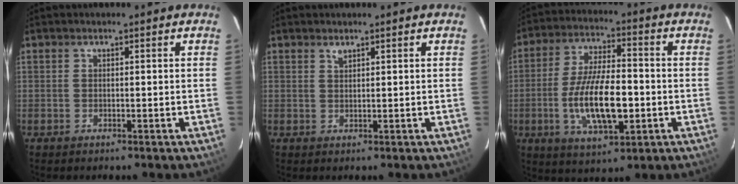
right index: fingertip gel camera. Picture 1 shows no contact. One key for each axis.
{"total": 0.9, "fx": 0.8, "fy": 0.2, "fz": 0.4, "tx": -0.007, "ty": 0.001, "tz": 0.015}
{"total": 14.3, "fx": -3.1, "fy": 5.4, "fz": 12.8, "tx": -0.253, "ty": -0.008, "tz": -0.051}